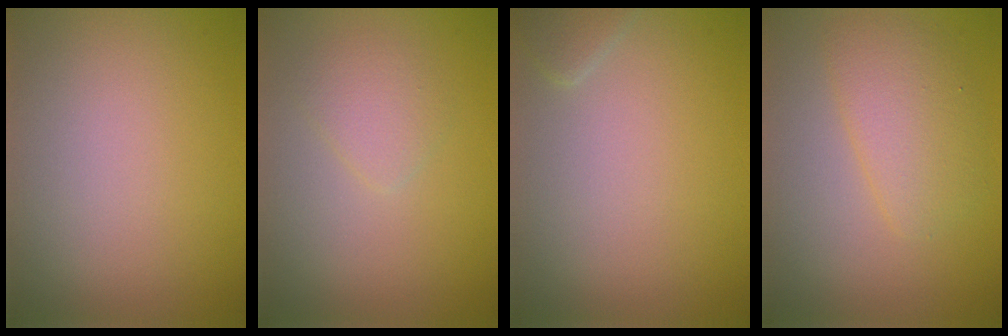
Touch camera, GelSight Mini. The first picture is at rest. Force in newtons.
{"total": 1.7, "press": 1.7, "slide": 0.1}
{"total": 1.1, "press": 1.1, "slide": 0.1}
{"total": 3.3, "press": 3.3, "slide": 0.1}